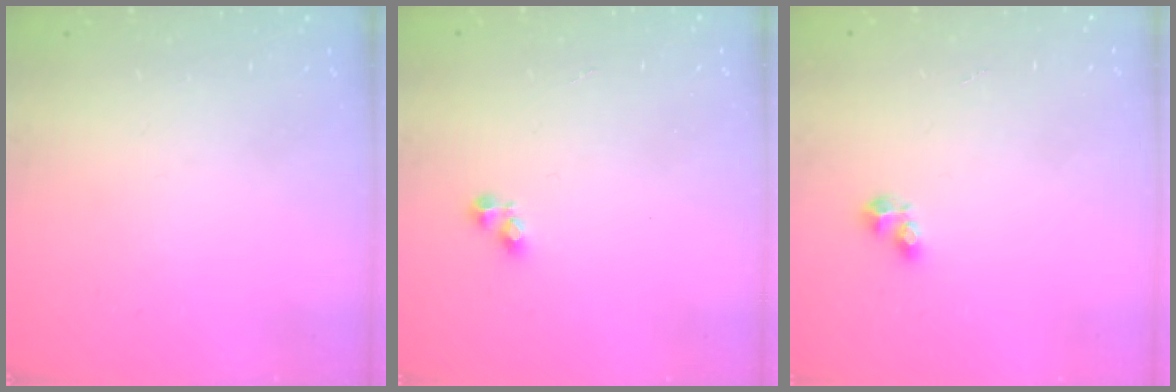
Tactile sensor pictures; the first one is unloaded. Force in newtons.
{"total": 1.8, "press": 1.7, "slide": 0.3}
{"total": 3.1, "press": 3.1, "slide": 0.4}